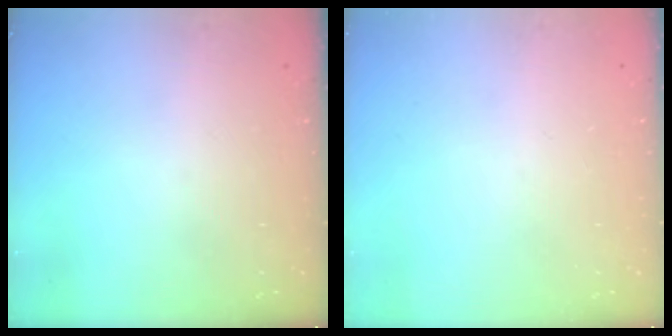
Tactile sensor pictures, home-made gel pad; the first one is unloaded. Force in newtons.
{"total": 0.0}